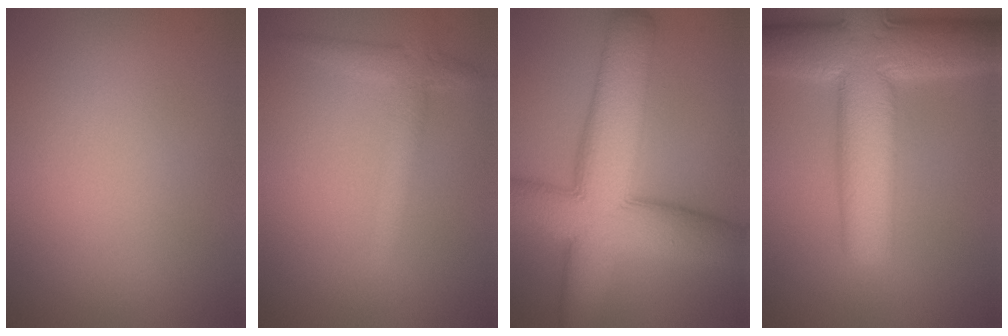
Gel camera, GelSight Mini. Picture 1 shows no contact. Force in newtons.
{"total": 2.4, "press": 2.4, "slide": 0.2}
{"total": 12.6, "press": 12.6, "slide": 0.6}
{"total": 12.2, "press": 12.2, "slide": 0.6}